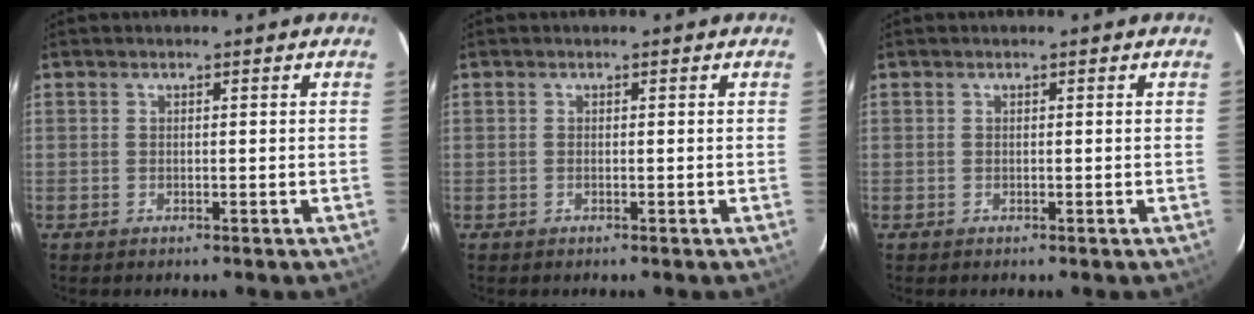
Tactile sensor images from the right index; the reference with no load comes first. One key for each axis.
{"total": 0.0}
{"total": 0.0}